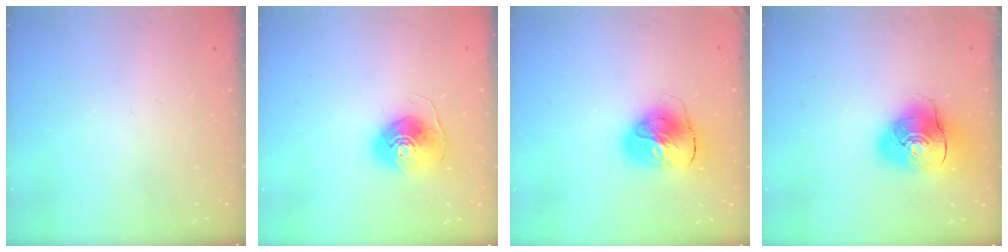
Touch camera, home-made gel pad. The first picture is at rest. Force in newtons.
{"total": 8.5, "press": 8.4, "slide": 1.2}
{"total": 12.3, "press": 12.2, "slide": 1.6}
{"total": 13.0, "press": 12.8, "slide": 2.4}